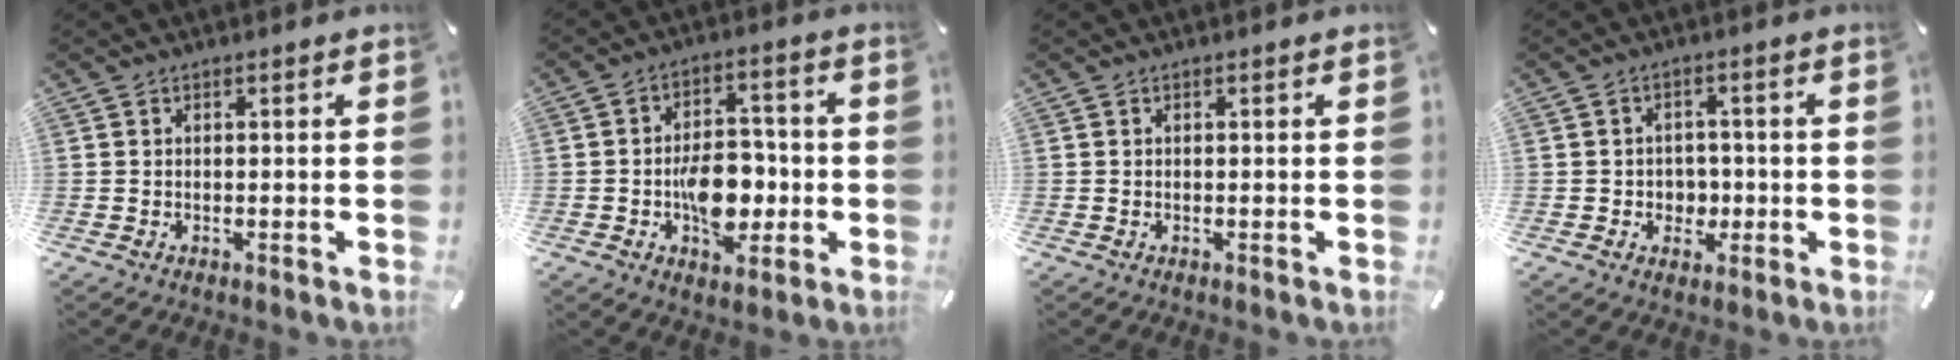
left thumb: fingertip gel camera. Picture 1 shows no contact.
{"total": 10.8, "force": [-2.8, 6.9, 7.9], "torque": [-0.131, 0.013, -0.045]}
{"total": 0.0}
{"total": 4.4, "force": [-0.6, 4.2, 1.3], "torque": [-0.015, 0.002, -0.014]}